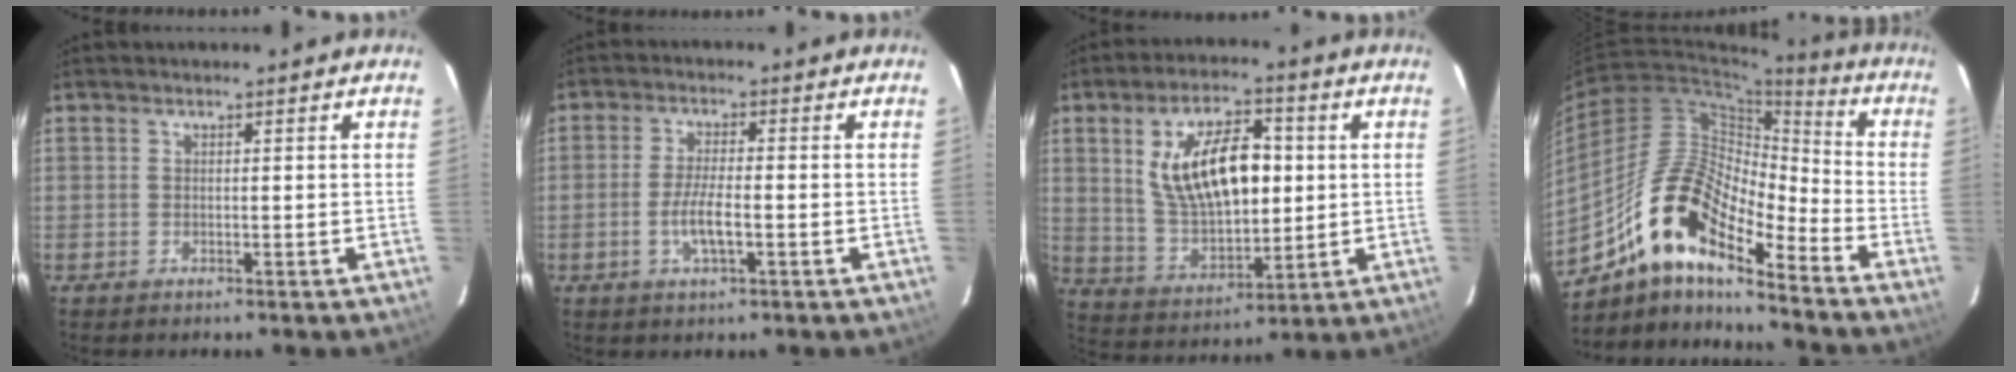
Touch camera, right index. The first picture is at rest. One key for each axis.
{"total": 5.0, "fx": -1.7, "fy": 1.1, "fz": 4.6, "tx": -0.093, "ty": -0.005, "tz": -0.033}
{"total": 15.9, "fx": 3.2, "fy": 7.8, "fz": 13.5, "tx": -0.245, "ty": 0.010, "tz": 0.074}
{"total": 16.6, "fx": -11.4, "fy": 5.0, "fz": 11.0, "tx": -0.191, "ty": 0.004, "tz": -0.227}